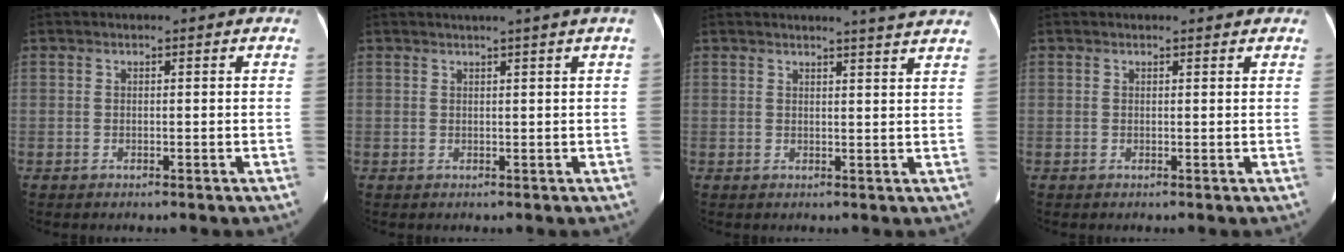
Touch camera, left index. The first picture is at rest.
{"total": 2.7, "force": [2.0, -0.9, 1.5], "torque": [-0.017, 0.004, 0.031]}
{"total": 5.7, "force": [5.2, -0.8, 2.1], "torque": [-0.031, -0.003, 0.045]}
{"total": 1.7, "force": [1.6, 0.3, 0.3], "torque": [-0.011, 0.002, 0.016]}